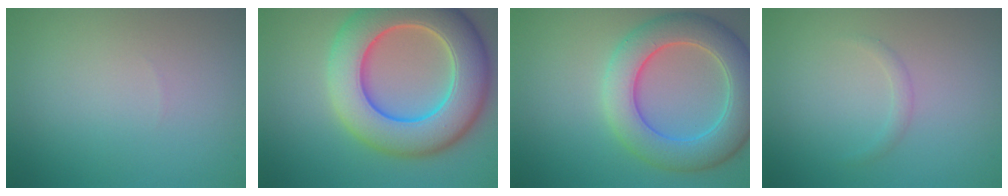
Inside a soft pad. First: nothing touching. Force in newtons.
{"total": 11.1, "press": 11.1, "slide": 0.3}
{"total": 7.5, "press": 7.4, "slide": 0.6}
{"total": 0.8, "press": 0.8, "slide": 0.1}